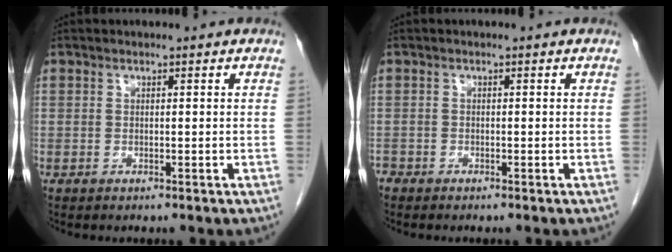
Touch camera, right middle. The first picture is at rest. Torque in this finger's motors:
{"motor_torque": [0.03, -0.02, -0.01, 0.00]}